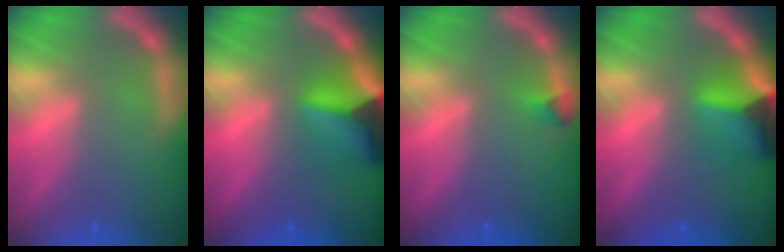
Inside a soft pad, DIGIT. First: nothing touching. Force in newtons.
{"total": 8.4}
{"total": 0.9}
{"total": 6.9}